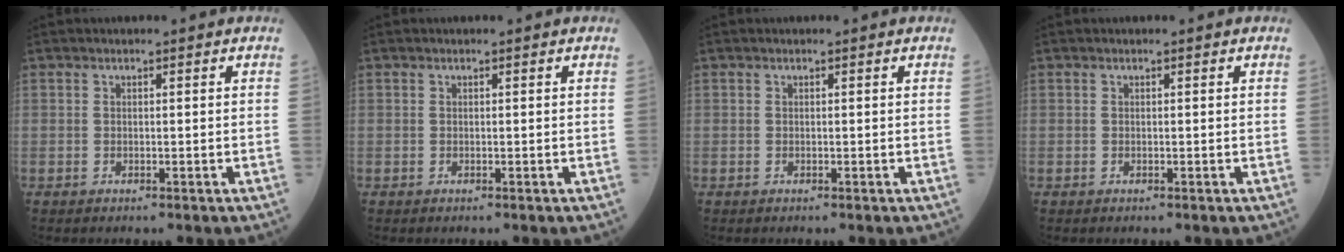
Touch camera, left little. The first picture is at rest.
{"total": 0.0}
{"total": 0.0}
{"total": 0.0}